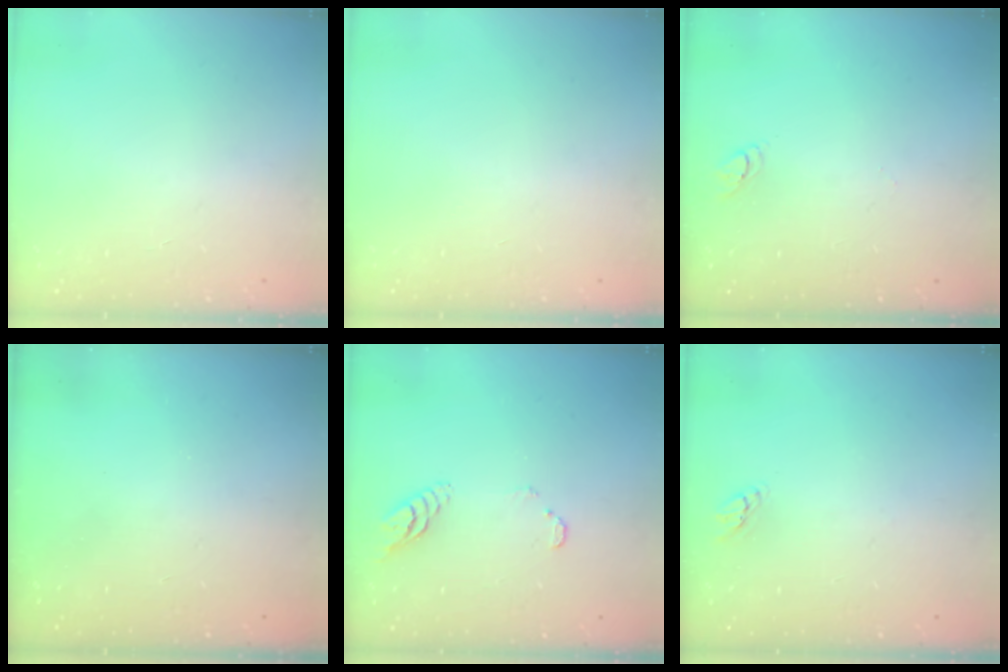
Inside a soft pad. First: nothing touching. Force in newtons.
{"total": 0.0}
{"total": 2.9, "press": 2.8, "slide": 0.3}
{"total": 0.0}
{"total": 5.4, "press": 5.4, "slide": 0.4}
{"total": 2.9, "press": 2.9, "slide": 0.2}